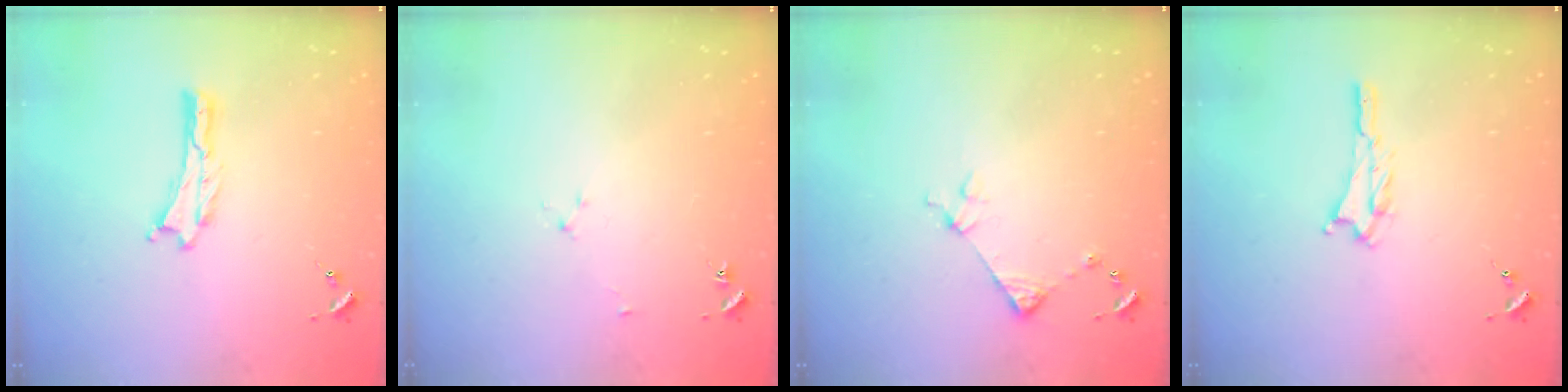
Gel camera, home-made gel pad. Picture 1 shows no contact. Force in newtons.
{"total": 1.9, "press": 1.9, "slide": 0.3}
{"total": 3.8, "press": 3.7, "slide": 0.3}
{"total": 1.5, "press": 1.5, "slide": 0.3}